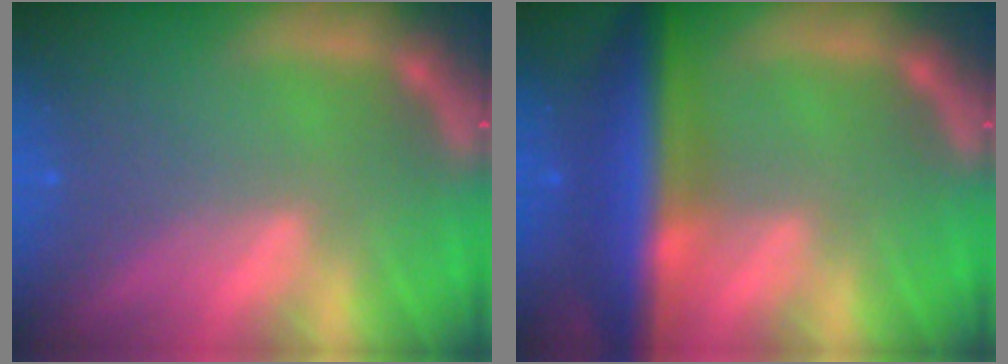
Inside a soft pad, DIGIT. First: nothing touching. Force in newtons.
{"total": 8.5}